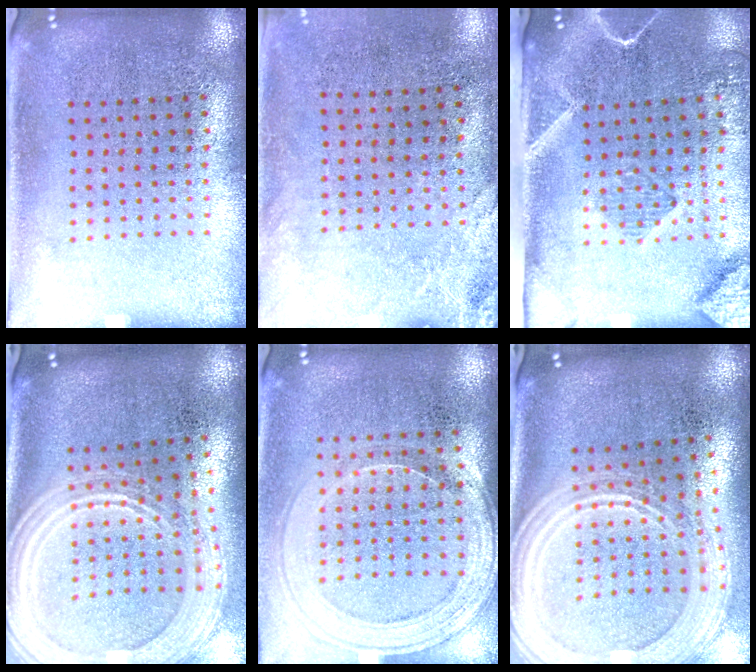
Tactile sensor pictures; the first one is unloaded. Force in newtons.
{"total": 2.6, "press": 2.0, "slide": 1.6}
{"total": 2.7, "press": 2.0, "slide": 1.8}
{"total": 2.9, "press": 2.3, "slide": 1.7}
{"total": 1.6, "press": 1.4, "slide": 0.7}
{"total": 3.0, "press": 2.4, "slide": 1.8}